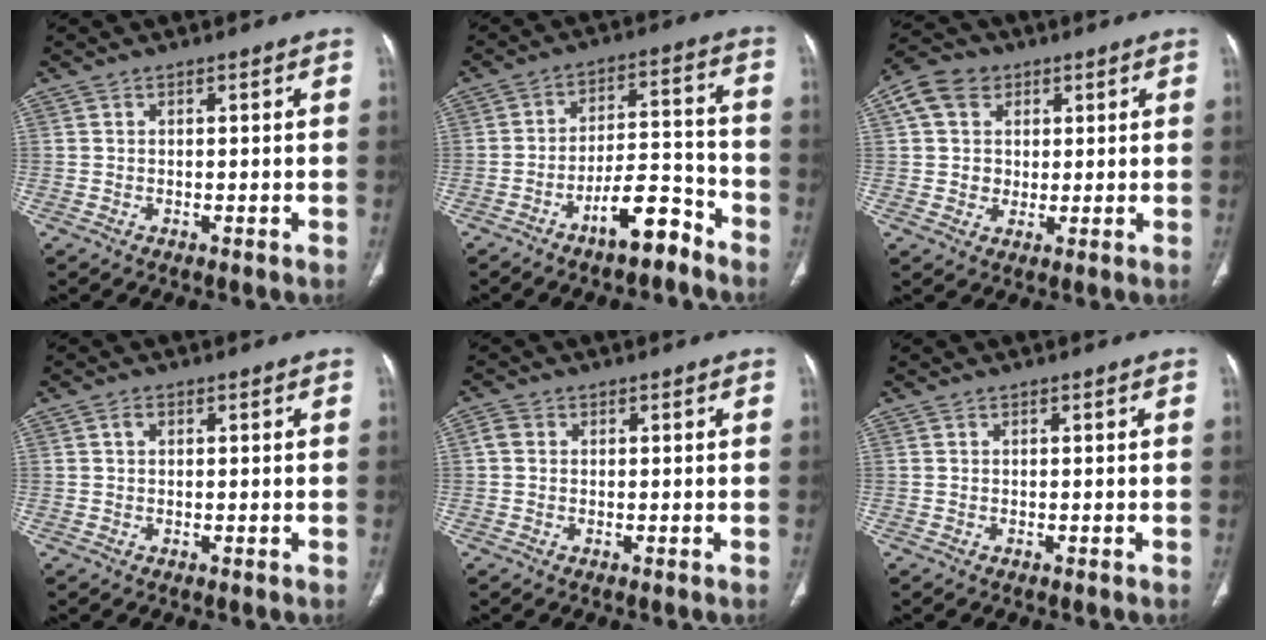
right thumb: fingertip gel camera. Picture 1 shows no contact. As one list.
[{"total": 12.0, "force": [-8.1, 3.8, 7.9], "torque": [-0.127, 0.080, -0.138]}, {"total": 9.1, "force": [3.1, 7.6, 4.0], "torque": [-0.058, 0.003, 0.052]}, {"total": 1.2, "force": [0.4, 0.8, 0.8], "torque": [-0.012, 0.005, 0.007]}, {"total": 1.9, "force": [0.2, 1.6, 0.9], "torque": [-0.013, 0.005, 0.001]}, {"total": 0.0}]